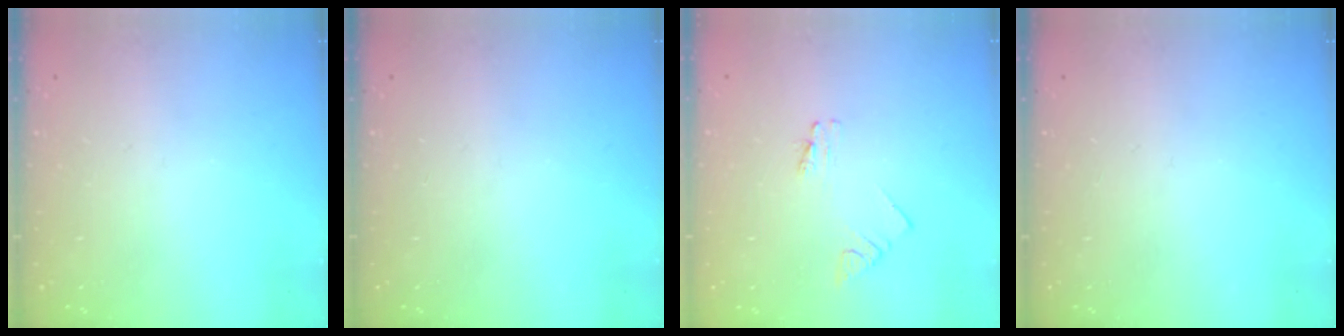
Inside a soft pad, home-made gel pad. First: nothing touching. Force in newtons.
{"total": 0.0}
{"total": 1.1, "press": 1.1, "slide": 0.0}
{"total": 0.0}